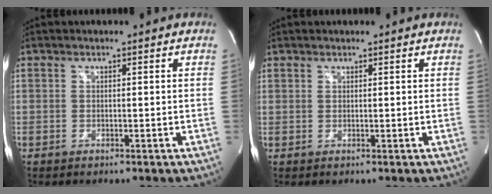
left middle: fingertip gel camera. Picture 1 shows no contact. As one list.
[{"total": 0.9, "force": [0.7, 0.6, 0.0], "torque": [0.005, 0.003, 0.009]}]